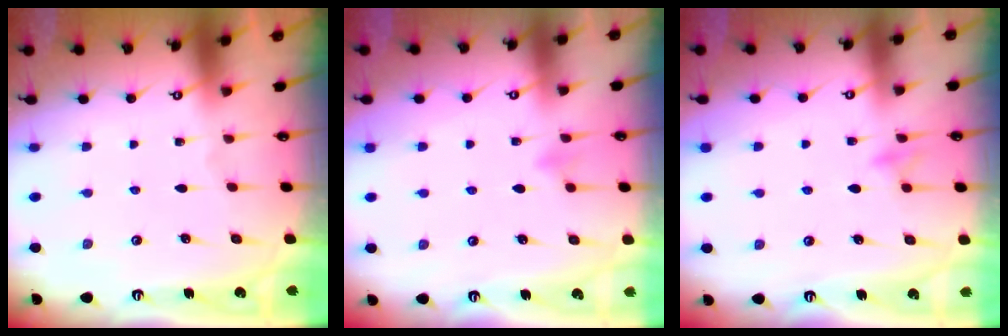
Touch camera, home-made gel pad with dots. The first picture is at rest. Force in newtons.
{"total": 4.0, "press": 3.9, "slide": 0.4}
{"total": 8.7, "press": 8.6, "slide": 0.9}